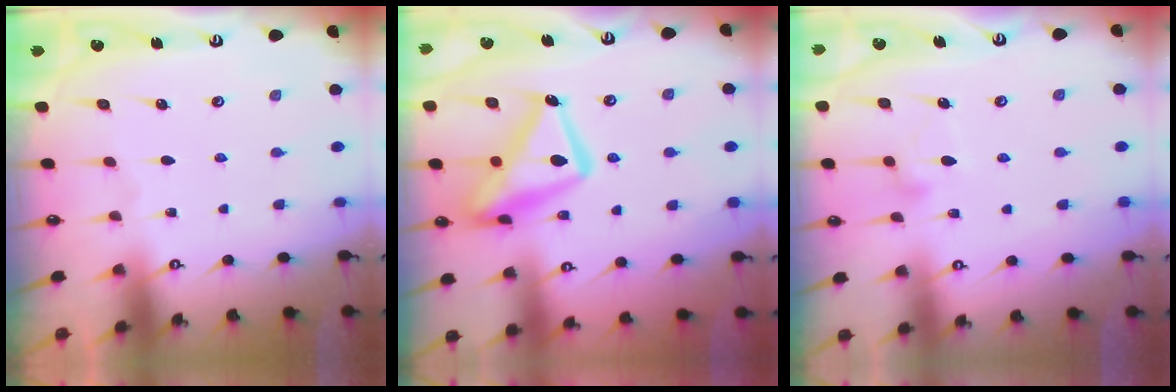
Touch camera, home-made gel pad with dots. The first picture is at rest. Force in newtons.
{"total": 16.2, "press": 16.1, "slide": 1.3}
{"total": 11.3, "press": 11.2, "slide": 0.6}